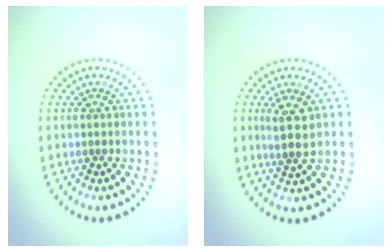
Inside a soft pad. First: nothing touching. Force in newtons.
{"total": 2.7, "press": 2.4, "slide": 1.1}